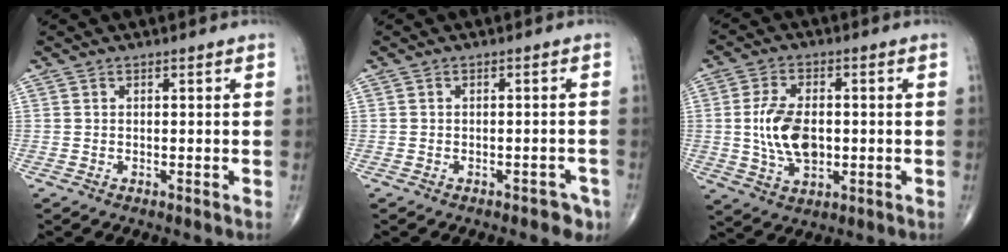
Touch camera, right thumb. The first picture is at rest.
{"total": 3.7, "force": [-2.6, 1.9, 1.8], "torque": [-0.011, 0.016, -0.029]}
{"total": 10.3, "force": [-0.2, 6.1, 8.3], "torque": [-0.151, -0.001, 0.001]}